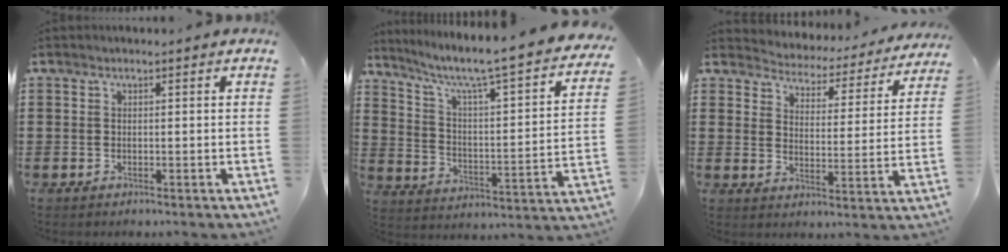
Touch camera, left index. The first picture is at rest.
{"total": 5.4, "force": [4.2, -0.1, 3.5], "torque": [-0.089, -0.049, 0.057]}
{"total": 3.5, "force": [3.5, 0.3, -0.2], "torque": [-0.021, -0.036, 0.052]}